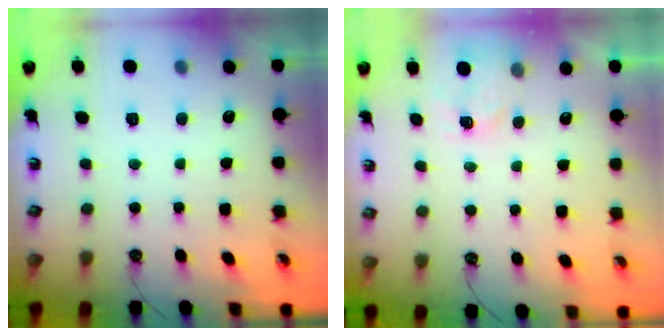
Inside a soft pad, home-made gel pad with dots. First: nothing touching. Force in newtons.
{"total": 3.0, "press": 3.0, "slide": 0.3}